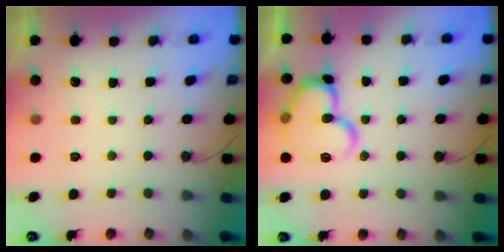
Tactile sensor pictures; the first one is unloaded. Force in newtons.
{"total": 15.6, "press": 15.4, "slide": 1.9}